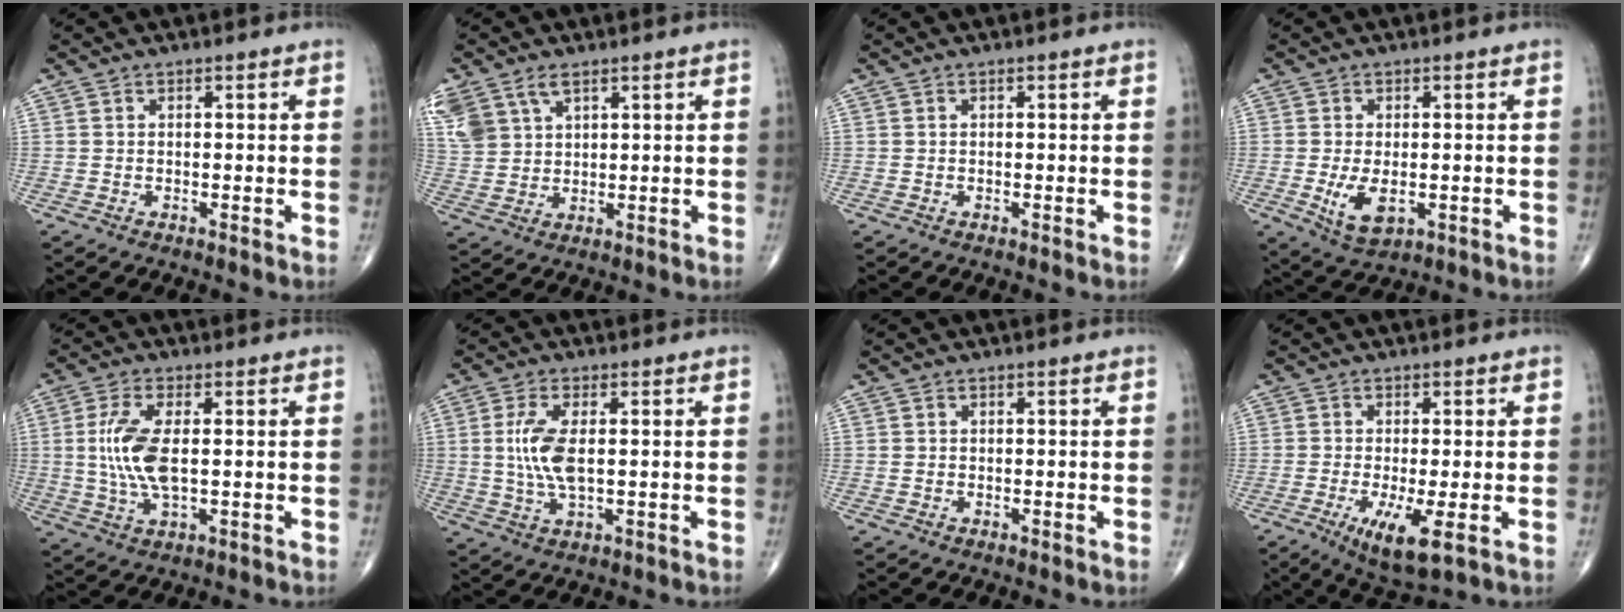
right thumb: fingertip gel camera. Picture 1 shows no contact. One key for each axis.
{"total": 10.6, "fx": 5.6, "fy": 6.7, "fz": 6.0, "tx": -0.144, "ty": 0.001, "tz": 0.118}
{"total": 0.0}
{"total": 6.4, "fx": -1.2, "fy": 3.4, "fz": 5.2, "tx": -0.092, "ty": -0.013, "tz": -0.014}
{"total": 9.4, "fx": 0.5, "fy": 3.7, "fz": 8.6, "tx": -0.191, "ty": -0.005, "tz": 0.013}
{"total": 7.6, "fx": 0.6, "fy": 3.0, "fz": 7.0, "tx": -0.155, "ty": -0.005, "tz": 0.014}
{"total": 0.0}
{"total": 7.6, "fx": -2.5, "fy": 1.7, "fz": 7.0, "tx": -0.129, "ty": -0.021, "tz": -0.041}